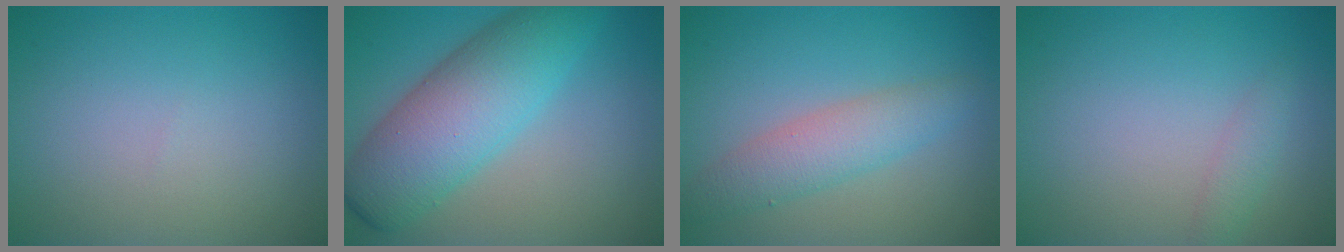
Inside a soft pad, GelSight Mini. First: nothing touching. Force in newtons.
{"total": 8.4, "press": 8.4, "slide": 0.1}
{"total": 3.6, "press": 3.6, "slide": 0.1}
{"total": 1.3, "press": 1.3, "slide": 0.0}